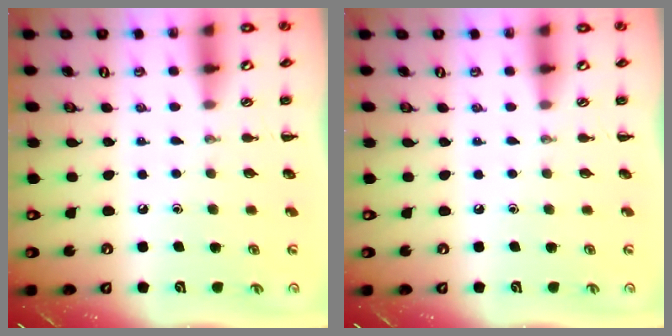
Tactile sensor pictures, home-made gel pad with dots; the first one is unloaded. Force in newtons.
{"total": 0.0}